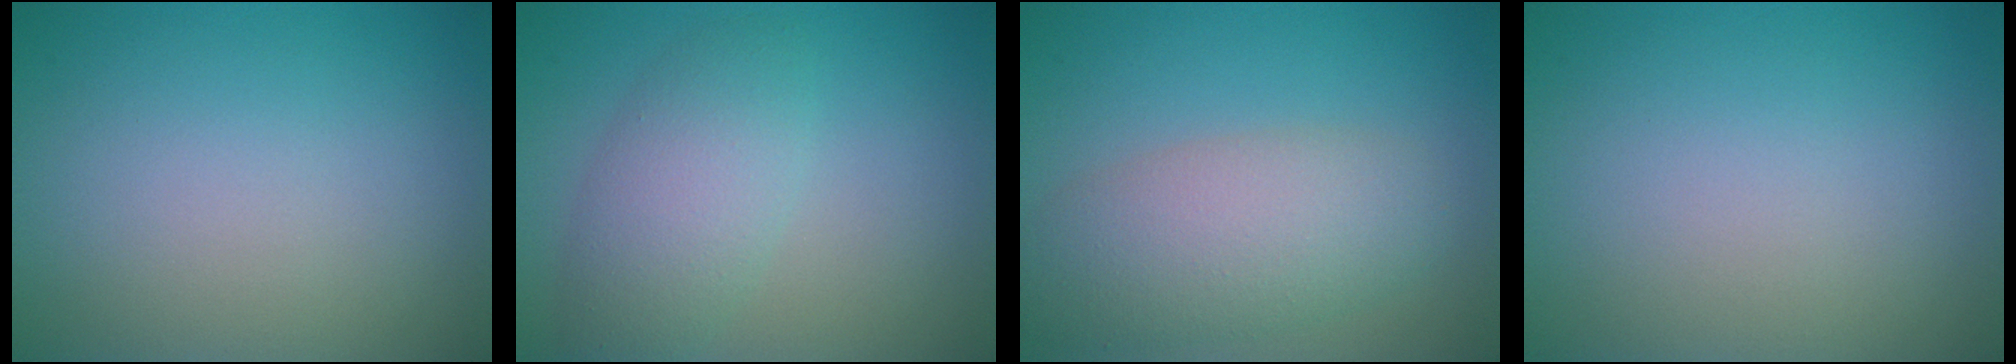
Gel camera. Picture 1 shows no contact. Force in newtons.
{"total": 4.1, "press": 4.1, "slide": 0.1}
{"total": 5.5, "press": 5.5, "slide": 0.3}
{"total": 0.0}